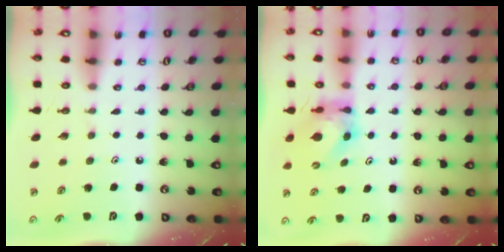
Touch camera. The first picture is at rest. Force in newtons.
{"total": 5.7, "press": 5.6, "slide": 0.6}